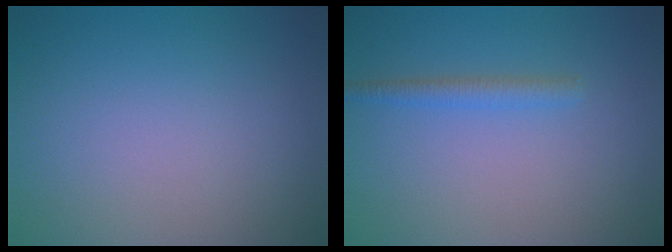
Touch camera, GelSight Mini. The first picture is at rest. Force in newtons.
{"total": 1.6, "press": 1.6, "slide": 0.0}